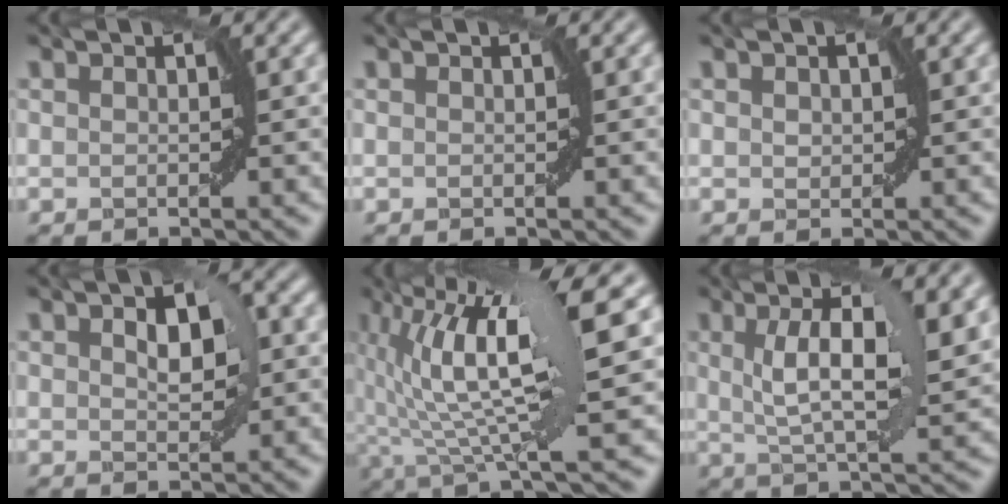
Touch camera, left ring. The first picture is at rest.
{"total": 0.0}
{"total": 0.9, "force": [0.2, 0.7, 0.6], "torque": [-0.009, 0.002, 0.007]}
{"total": 4.7, "force": [0.9, 2.4, 4.0], "torque": [-0.061, 0.006, 0.016]}
{"total": 10.6, "force": [3.2, 1.9, 9.9], "torque": [-0.180, 0.014, 0.058]}
{"total": 7.3, "force": [2.0, 2.2, 6.7], "torque": [-0.112, 0.002, 0.034]}